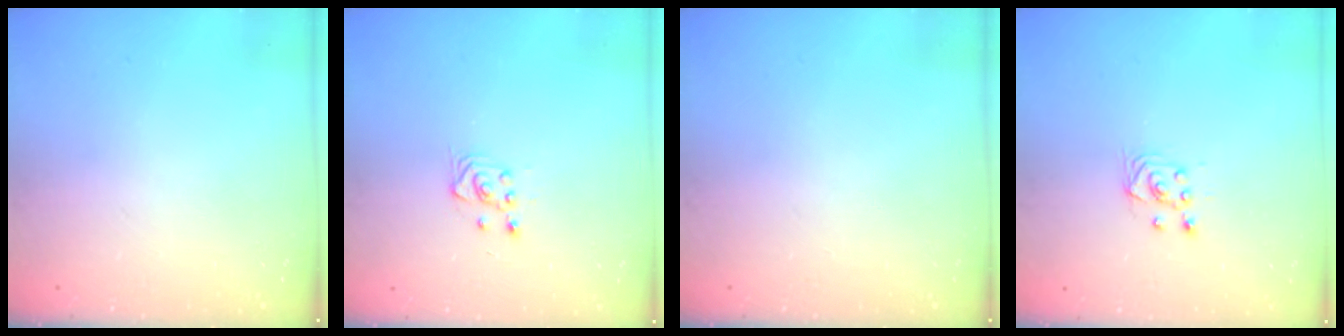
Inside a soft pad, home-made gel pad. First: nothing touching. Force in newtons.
{"total": 3.0, "press": 2.8, "slide": 1.0}
{"total": 0.0}
{"total": 2.9, "press": 2.7, "slide": 1.0}